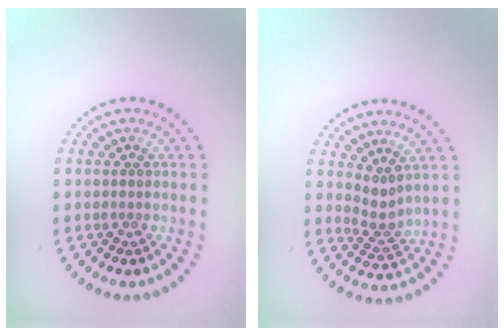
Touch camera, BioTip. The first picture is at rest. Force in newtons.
{"total": 2.0, "press": 1.3, "slide": 1.5}